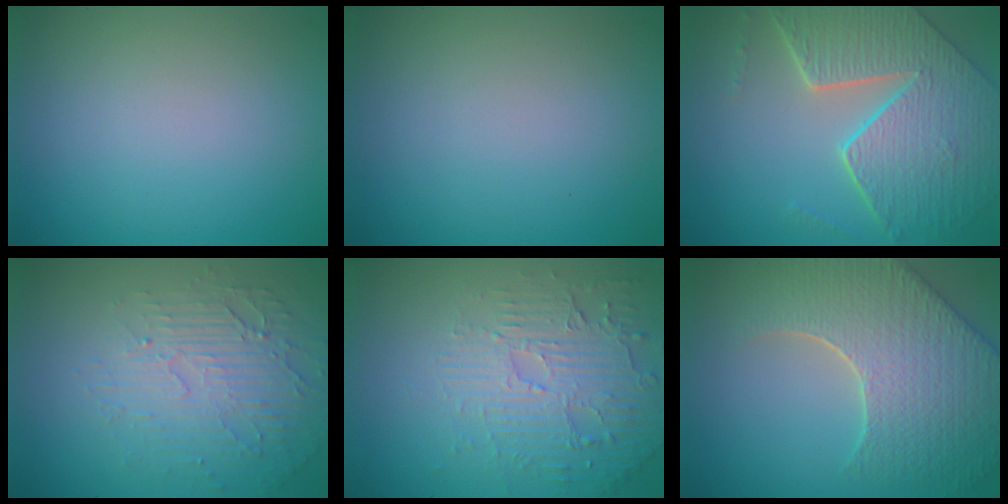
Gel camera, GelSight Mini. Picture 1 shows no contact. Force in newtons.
{"total": 0.0}
{"total": 8.5, "press": 6.0, "slide": 6.1}
{"total": 5.2, "press": 3.3, "slide": 4.1}
{"total": 6.0, "press": 3.7, "slide": 4.7}
{"total": 8.5, "press": 6.5, "slide": 5.5}